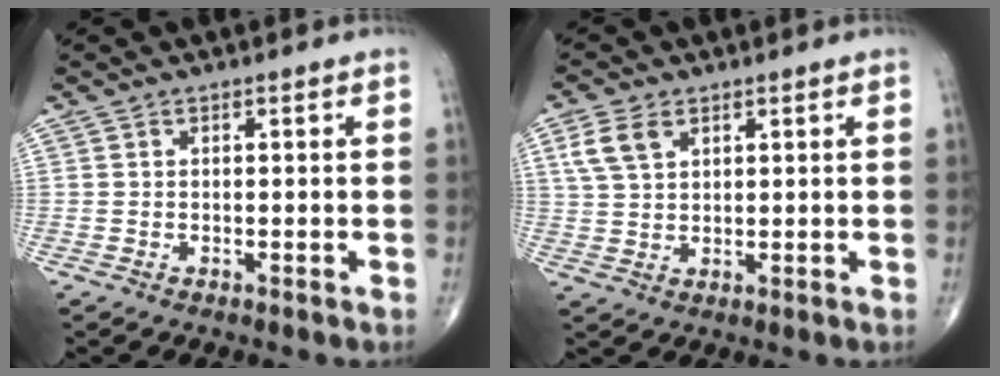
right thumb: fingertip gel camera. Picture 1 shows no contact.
{"total": 5.6, "force": [2.6, 3.5, 3.6], "torque": [-0.070, 0.001, 0.057]}